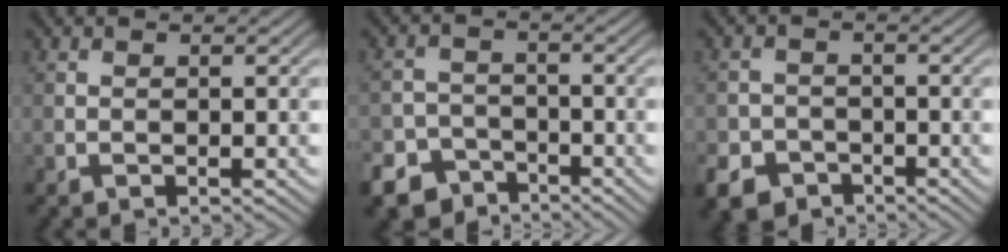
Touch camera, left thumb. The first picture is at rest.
{"total": 7.7, "force": [-5.5, 5.1, 1.6], "torque": [-0.028, -0.016, -0.098]}
{"total": 5.7, "force": [-3.5, 4.1, 1.6], "torque": [-0.029, -0.007, -0.071]}